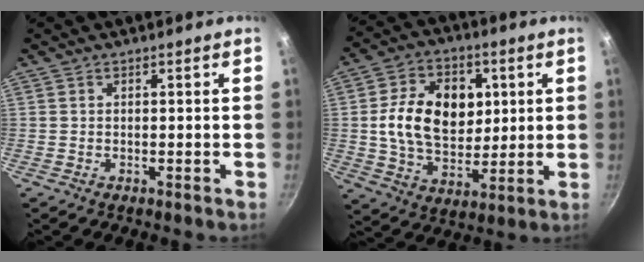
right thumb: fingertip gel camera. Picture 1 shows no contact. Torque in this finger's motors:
{"motor_torque": [-1.06, 1.76, 1.27, 0.25, 0.30]}